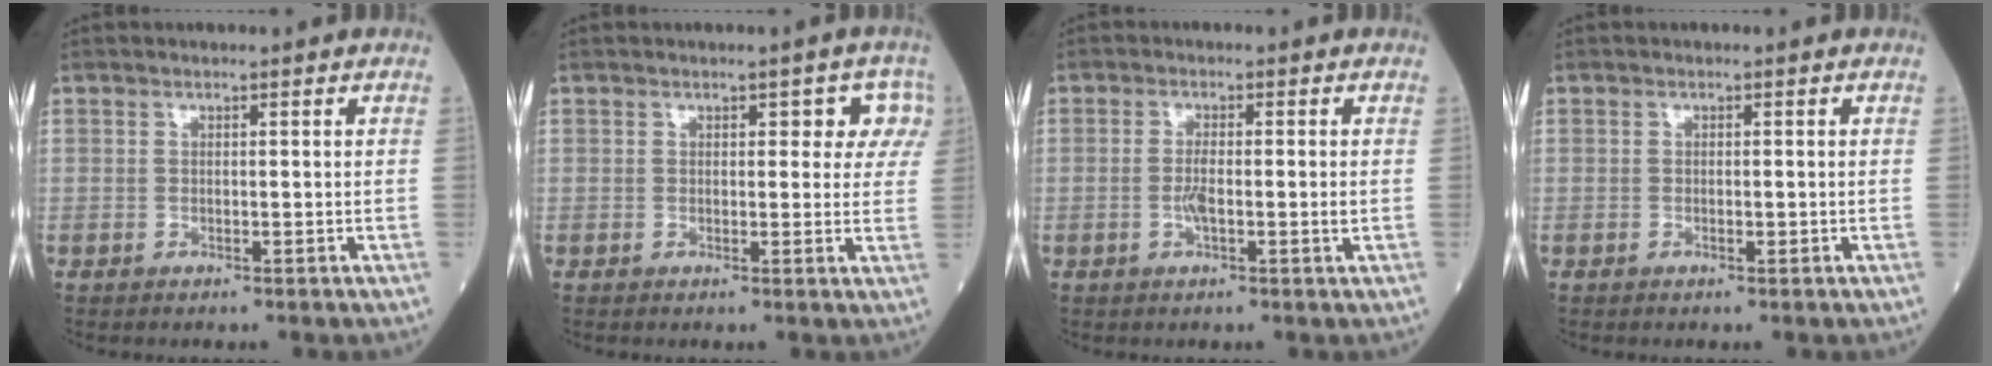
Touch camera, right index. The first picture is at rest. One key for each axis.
{"total": 4.3, "fx": 1.8, "fy": 2.5, "fz": 3.1, "tx": -0.012, "ty": 0.013, "tz": 0.013}
{"total": 3.1, "fx": -0.6, "fy": 0.3, "fz": 3.0, "tx": -0.063, "ty": -0.002, "tz": -0.013}
{"total": 0.6, "fx": -0.3, "fy": 0.1, "fz": 0.5, "tx": -0.011, "ty": -0.001, "tz": -0.003}